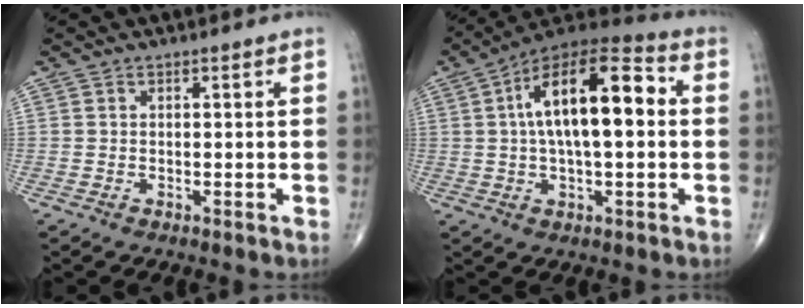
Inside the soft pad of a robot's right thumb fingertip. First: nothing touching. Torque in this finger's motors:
{"motor_torque": [1.02, 3.99, 1.44, 0.55, 0.13]}